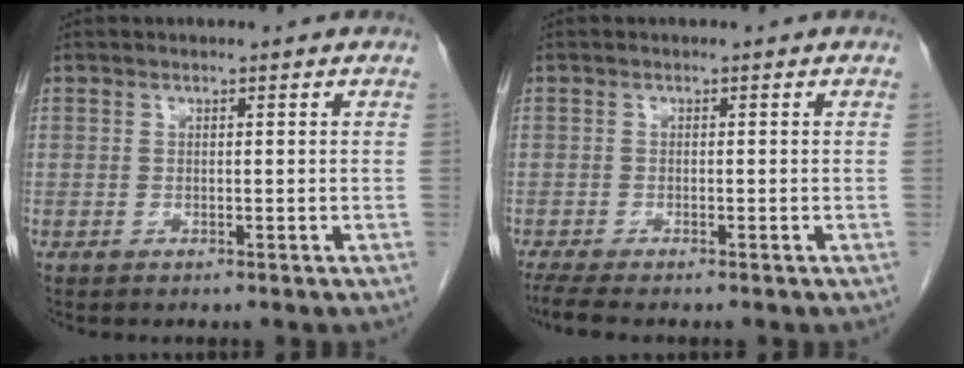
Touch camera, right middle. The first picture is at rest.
{"total": 3.5, "force": [-2.9, 0.3, 2.0], "torque": [-0.040, -0.010, -0.046]}